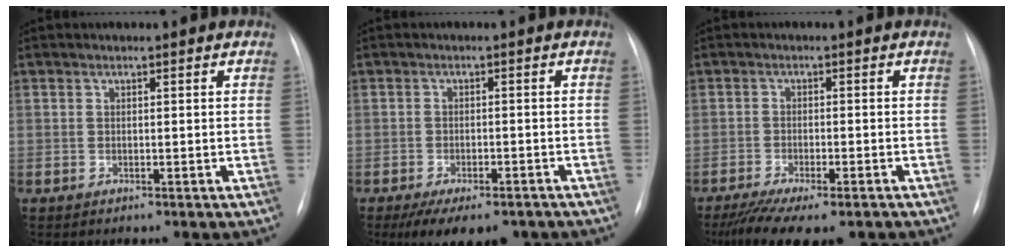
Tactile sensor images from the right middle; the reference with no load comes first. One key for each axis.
{"total": 10.2, "fx": -7.6, "fy": 4.1, "fz": 5.5, "tx": -0.073, "ty": -0.006, "tz": -0.106}
{"total": 11.7, "fx": -9.0, "fy": 2.9, "fz": 6.8, "tx": -0.113, "ty": -0.017, "tz": -0.135}